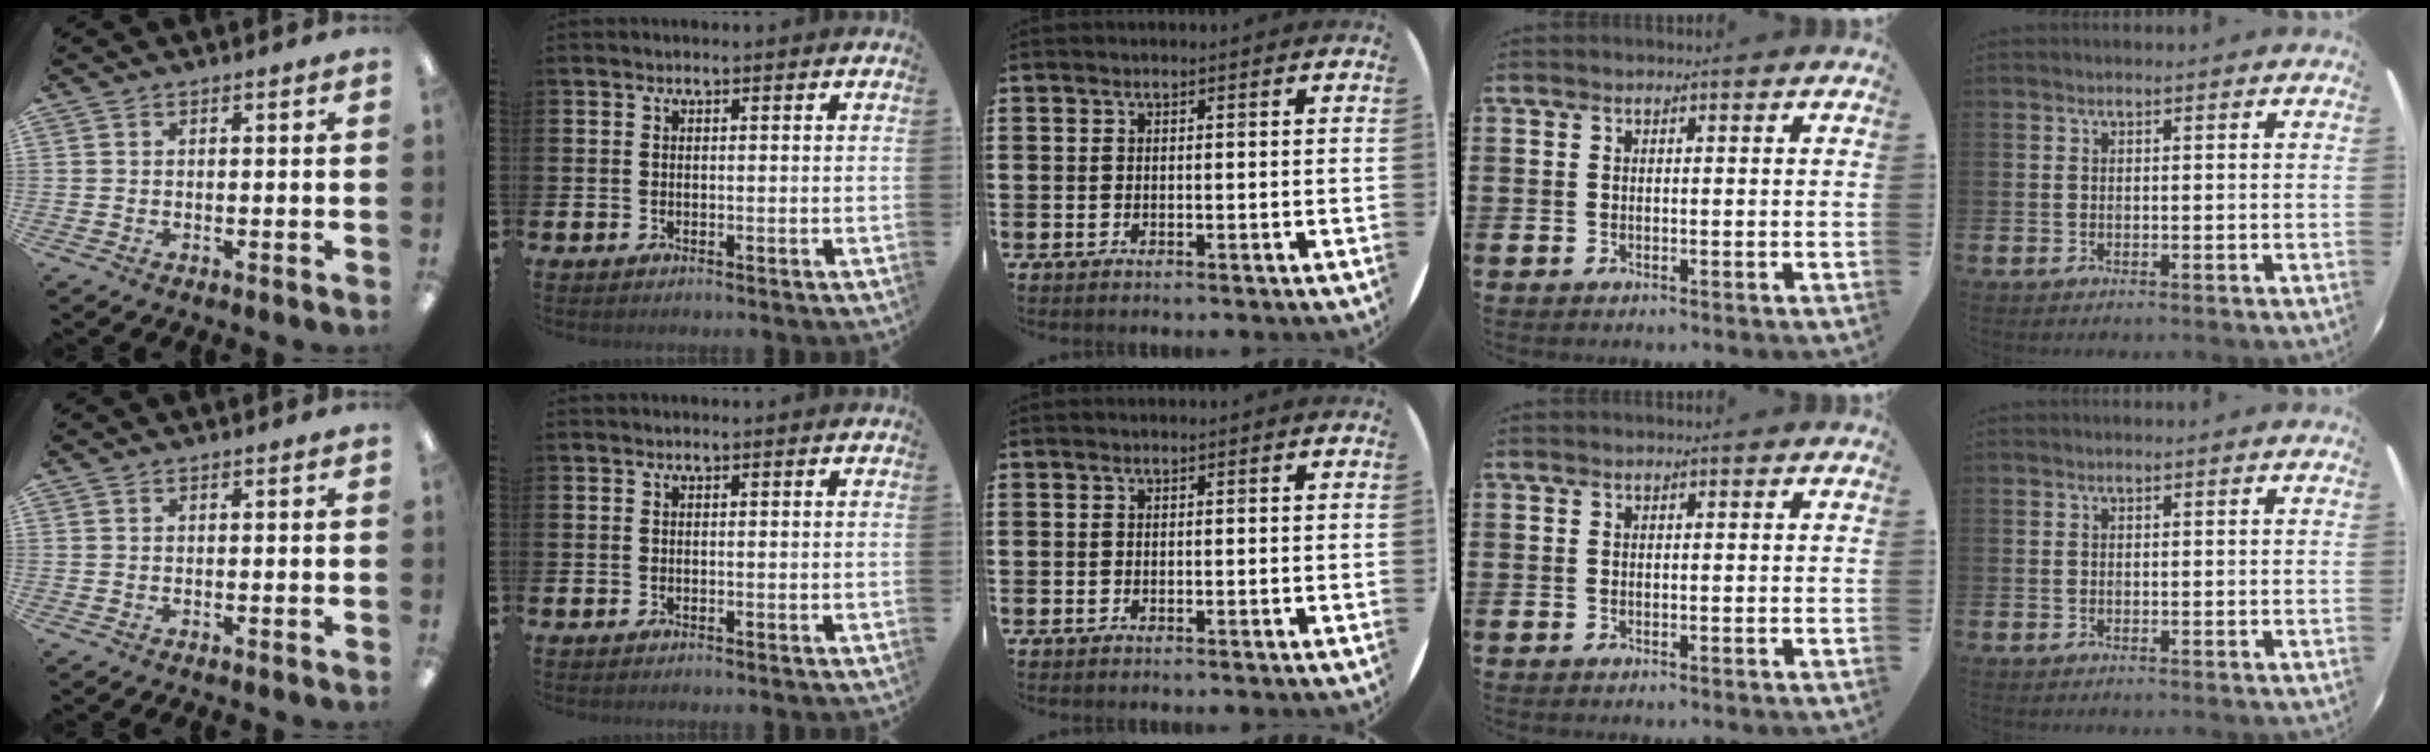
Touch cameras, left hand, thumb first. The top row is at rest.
{}